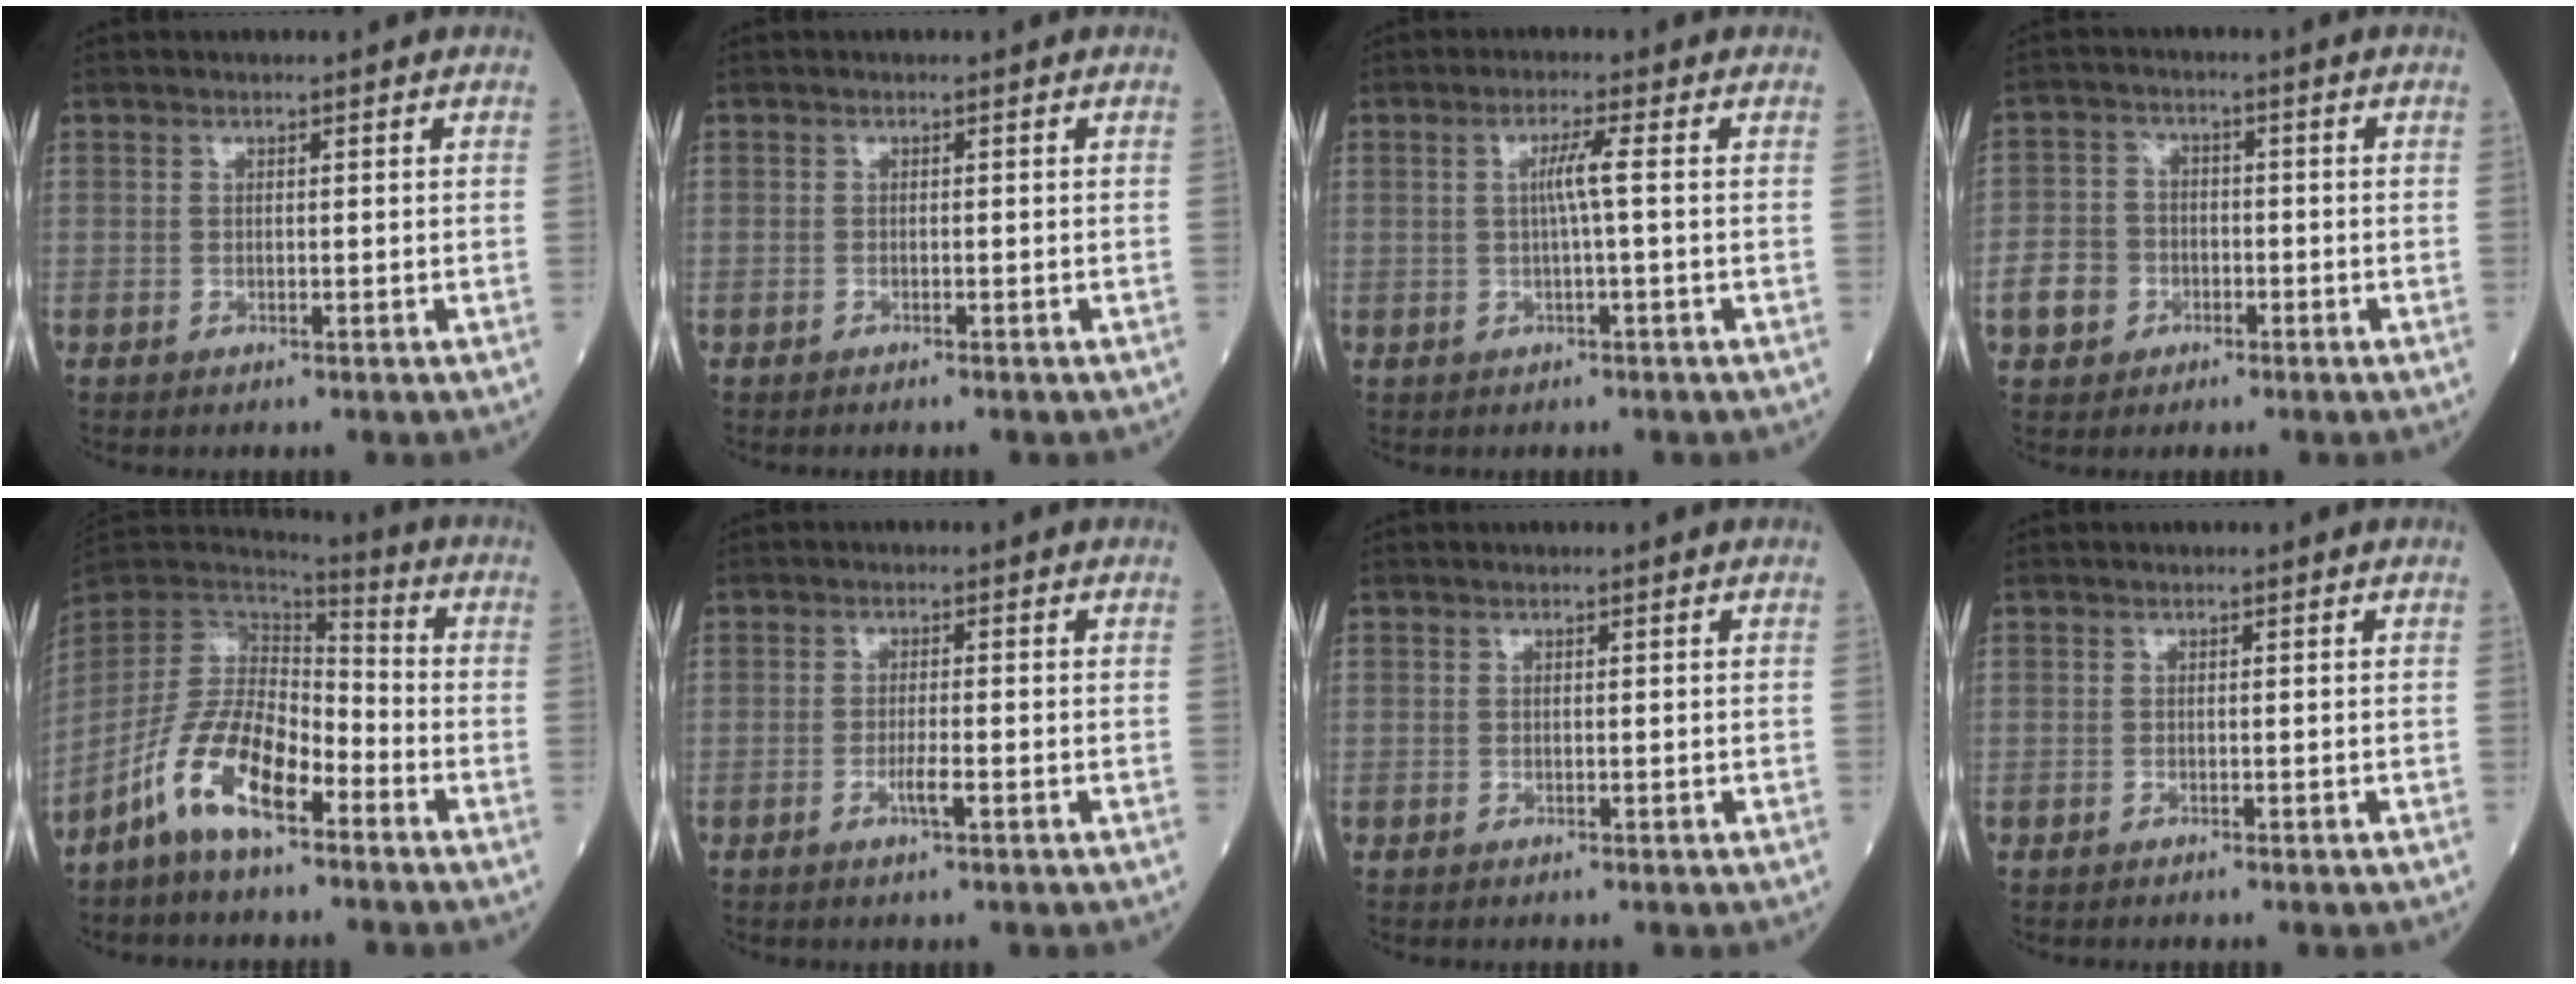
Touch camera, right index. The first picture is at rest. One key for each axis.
{"total": 1.0, "fx": -0.9, "fy": 0.2, "fz": 0.4, "tx": -0.009, "ty": -0.001, "tz": -0.011}
{"total": 2.9, "fx": 0.3, "fy": -0.7, "fz": 2.7, "tx": -0.052, "ty": 0.004, "tz": 0.007}
{"total": 5.6, "fx": -2.3, "fy": 4.8, "fz": 1.9, "tx": -0.046, "ty": 0.015, "tz": -0.037}
{"total": 12.0, "fx": -6.4, "fy": 4.5, "fz": 9.1, "tx": -0.188, "ty": 0.006, "tz": -0.124}
{"total": 2.1, "fx": -0.8, "fy": 0.0, "fz": 2.0, "tx": -0.036, "ty": -0.002, "tz": -0.014}
{"total": 0.0}
{"total": 0.0}